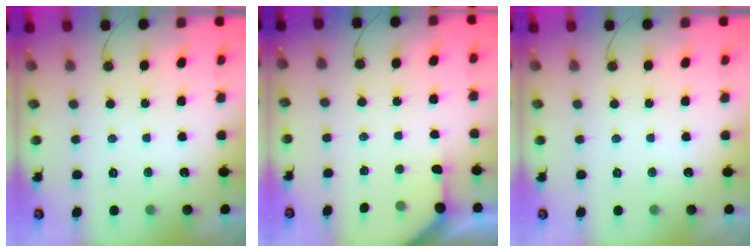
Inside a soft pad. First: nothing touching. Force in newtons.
{"total": 2.8, "press": 2.8, "slide": 0.3}
{"total": 0.0}